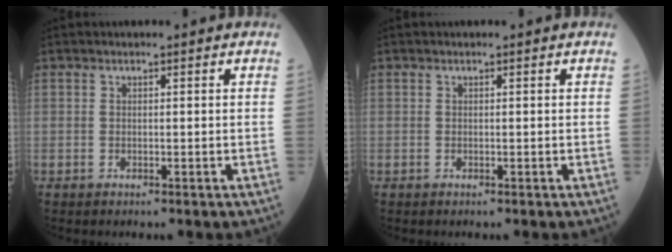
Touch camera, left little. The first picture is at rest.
{"total": 0.0}